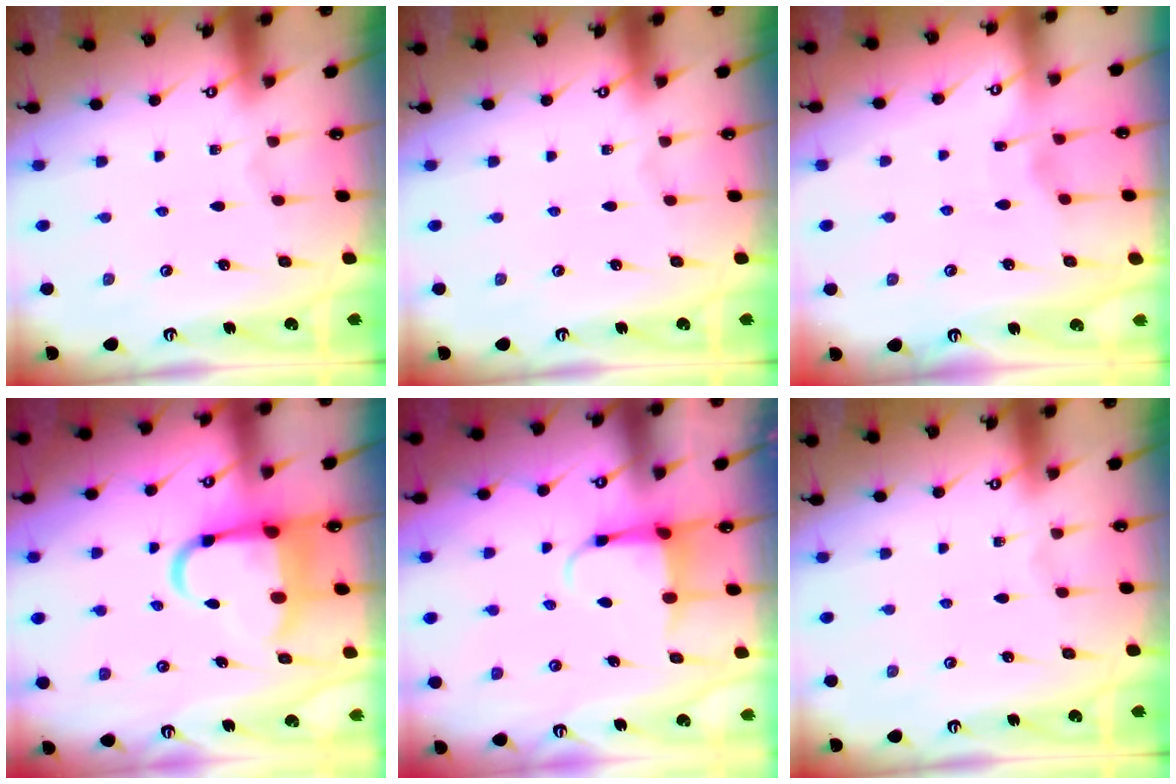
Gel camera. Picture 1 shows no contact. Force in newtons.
{"total": 0.0}
{"total": 2.8, "press": 2.8, "slide": 0.4}
{"total": 9.8, "press": 9.4, "slide": 2.9}
{"total": 4.2, "press": 4.1, "slide": 0.6}
{"total": 0.0}